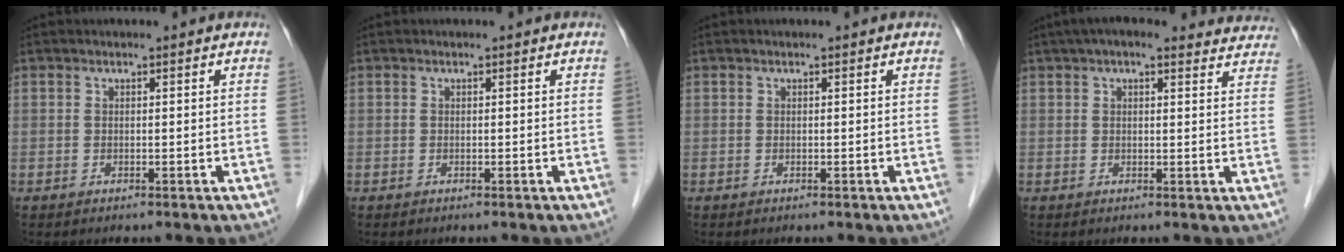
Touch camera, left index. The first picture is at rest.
{"total": 0.0}
{"total": 0.0}
{"total": 14.7, "force": [12.9, 3.8, 6.1], "torque": [-0.067, 0.041, 0.149]}